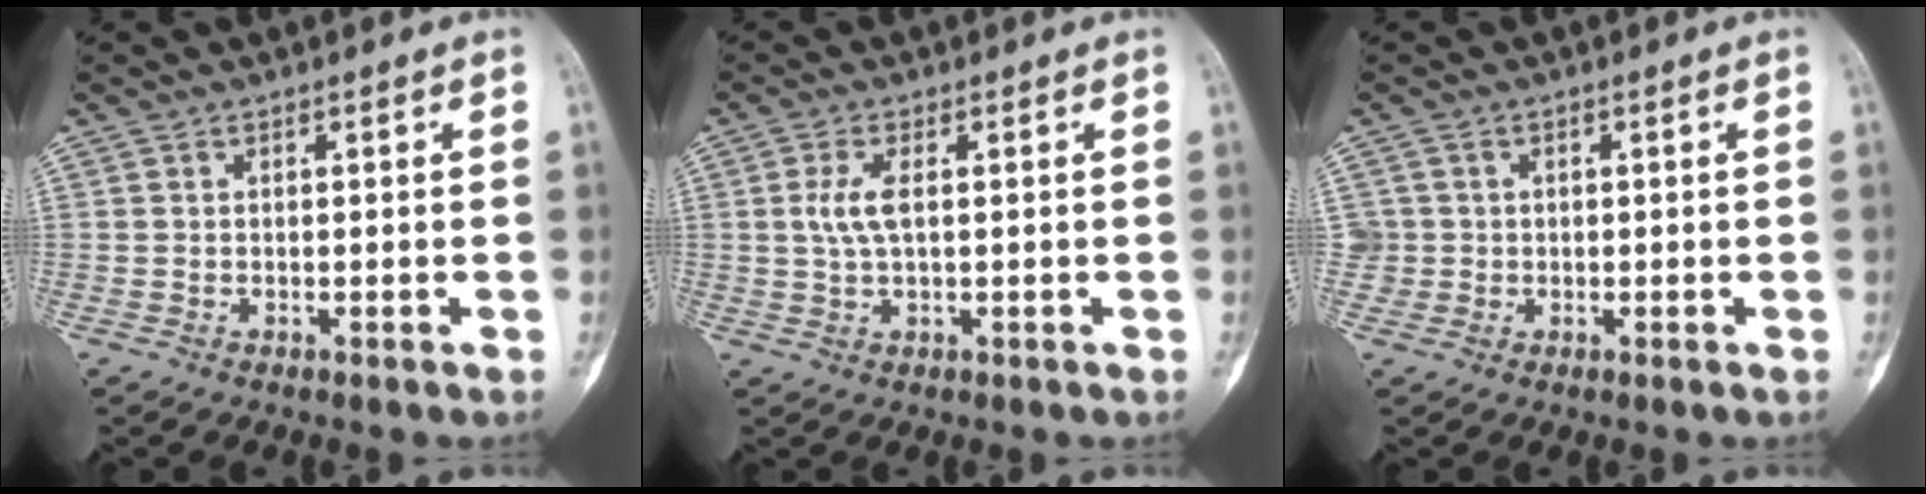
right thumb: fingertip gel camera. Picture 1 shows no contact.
{"total": 4.3, "force": [0.6, 1.7, 3.9], "torque": [-0.093, 0.002, 0.014]}
{"total": 2.6, "force": [0.3, 2.5, 0.0], "torque": [0.019, 0.005, 0.006]}